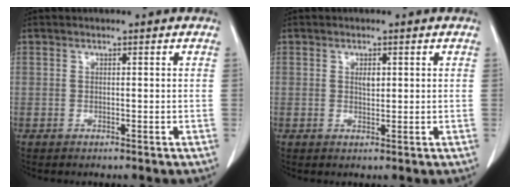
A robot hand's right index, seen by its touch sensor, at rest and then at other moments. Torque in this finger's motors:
{"motor_torque": [0.40, 0.03, 0.17, 0.00]}